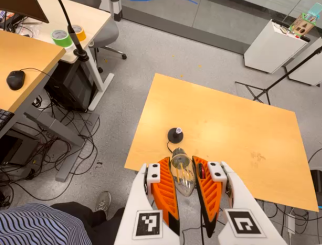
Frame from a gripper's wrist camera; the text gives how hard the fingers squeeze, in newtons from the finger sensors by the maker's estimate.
{"total": 22.2, "left": 25.4, "right": 19.0}